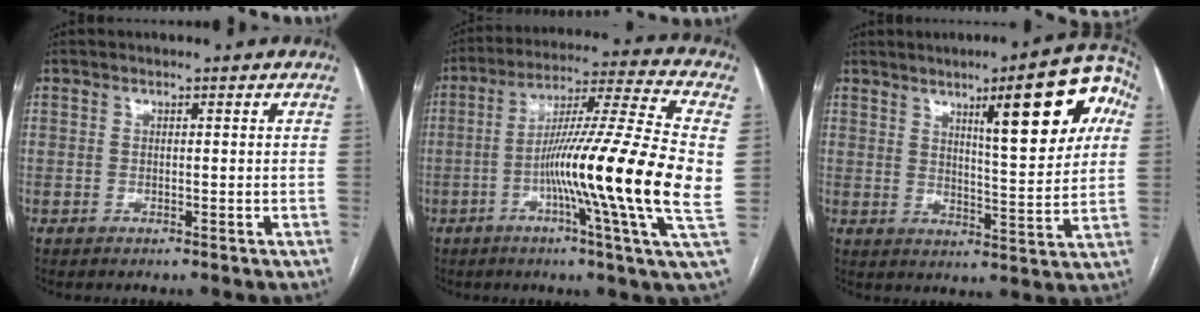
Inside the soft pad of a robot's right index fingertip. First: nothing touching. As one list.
[{"total": 20.8, "force": [-2.8, -1.6, 20.5], "torque": [-0.319, -0.008, -0.064]}, {"total": 14.9, "force": [6.1, 2.6, 13.4], "torque": [-0.170, 0.010, 0.081]}]